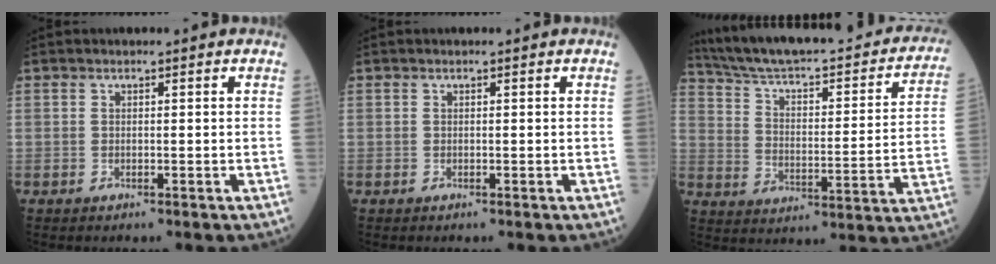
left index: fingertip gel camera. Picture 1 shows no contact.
{"total": 0.0}
{"total": 28.3, "force": [23.8, 5.8, 14.1], "torque": [-0.213, -0.019, 0.312]}